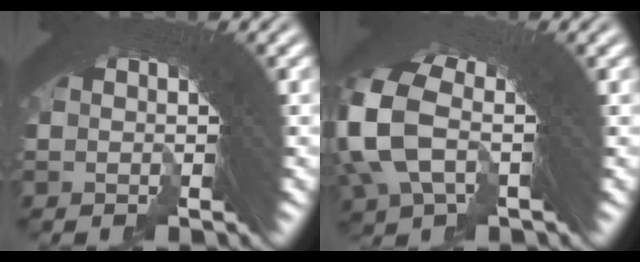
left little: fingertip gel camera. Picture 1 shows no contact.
{"total": 4.3, "force": [0.1, 2.2, 3.6], "torque": [-0.107, -0.011, 0.008]}